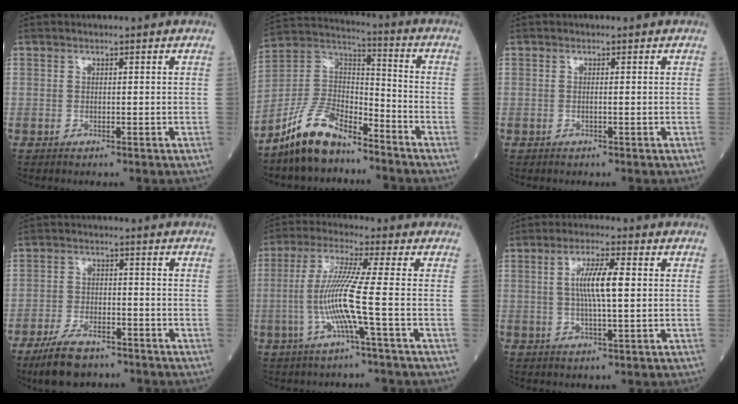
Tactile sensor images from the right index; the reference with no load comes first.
{"total": 11.9, "force": [-9.4, 4.2, 6.0], "torque": [-0.134, 0.014, -0.187]}
{"total": 0.0}
{"total": 7.5, "force": [-5.7, 2.7, 4.1], "torque": [-0.091, -0.011, -0.102]}
{"total": 8.9, "force": [-1.8, -1.4, 8.6], "torque": [-0.182, -0.001, -0.035]}
{"total": 6.9, "force": [1.0, 0.7, 6.8], "torque": [-0.132, 0.005, 0.017]}